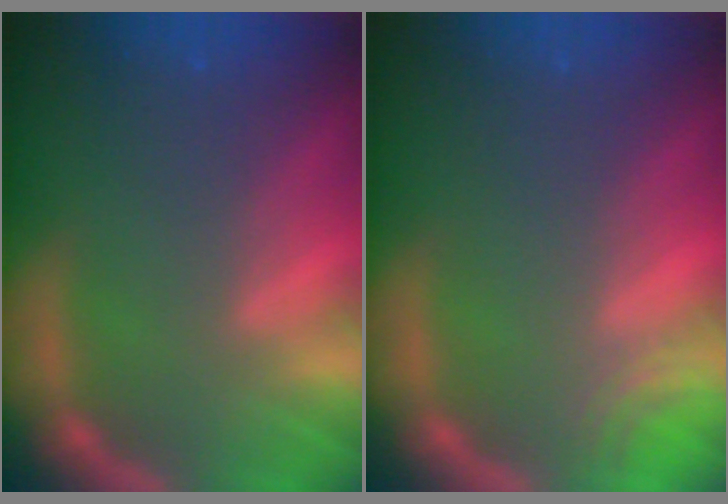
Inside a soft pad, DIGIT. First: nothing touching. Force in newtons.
{"total": 1.5}